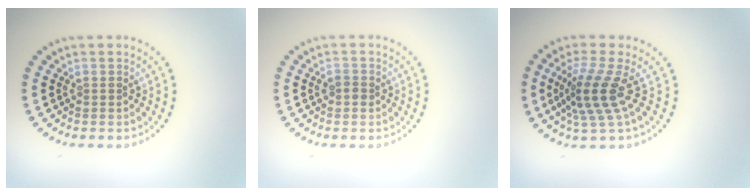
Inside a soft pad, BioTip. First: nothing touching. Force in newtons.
{"total": 0.9, "press": 0.9, "slide": 0.3}
{"total": 4.1, "press": 2.9, "slide": 2.8}